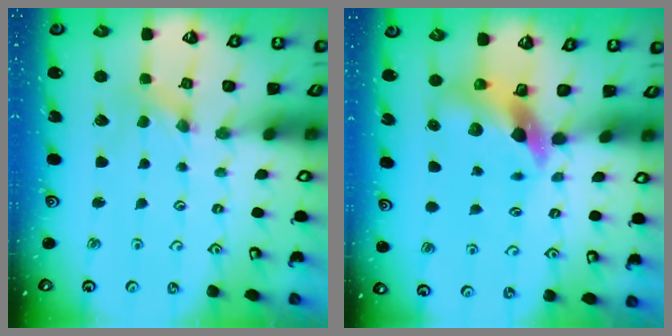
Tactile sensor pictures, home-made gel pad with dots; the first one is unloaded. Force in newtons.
{"total": 8.9, "press": 8.8, "slide": 1.7}